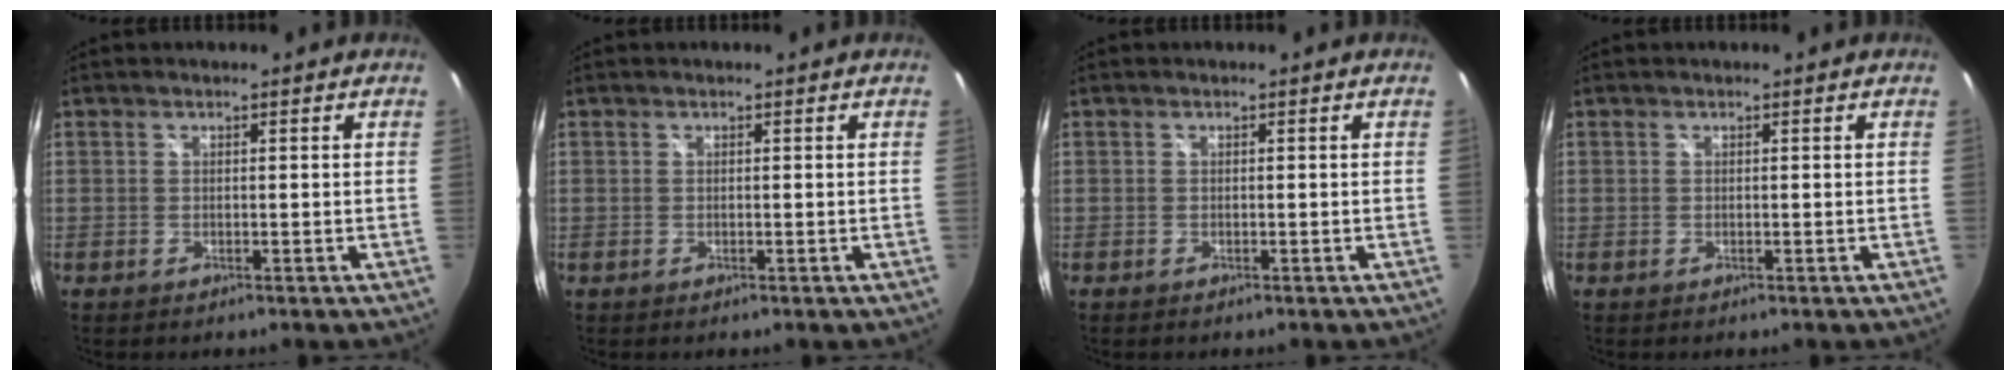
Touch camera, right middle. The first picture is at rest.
{"total": 0.0}
{"total": 0.0}
{"total": 0.0}